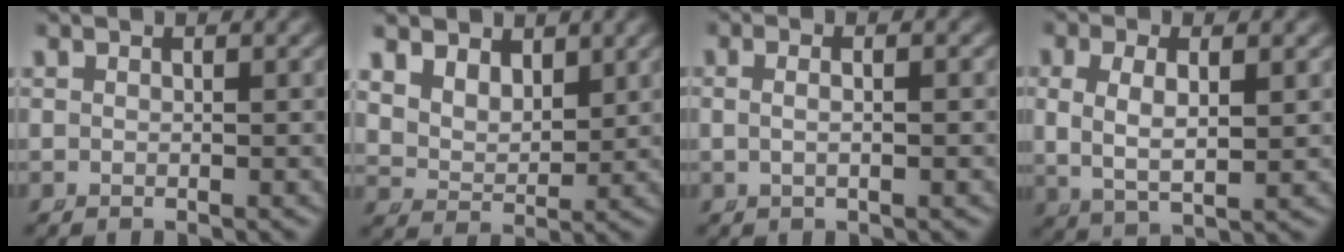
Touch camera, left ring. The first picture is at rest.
{"total": 5.8, "force": [3.0, 4.2, 2.6], "torque": [-0.068, -0.010, 0.052]}
{"total": 1.6, "force": [-0.2, 0.2, 1.6], "torque": [-0.035, -0.006, 0.001]}
{"total": 5.3, "force": [0.6, 3.3, 4.1], "torque": [-0.092, -0.012, 0.021]}